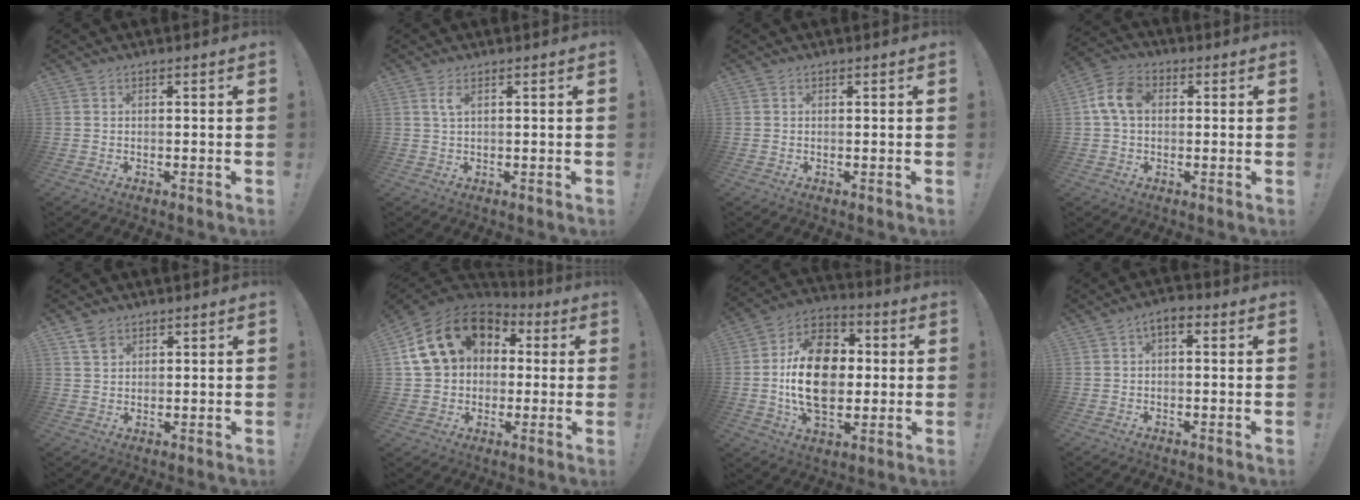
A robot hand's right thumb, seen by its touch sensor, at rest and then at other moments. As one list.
[{"total": 2.5, "force": [1.1, 0.5, 2.2], "torque": [-0.040, -0.001, 0.017]}, {"total": 0.0}, {"total": 9.3, "force": [1.3, 6.5, 6.5], "torque": [-0.127, 0.019, 0.029]}, {"total": 3.4, "force": [2.3, 2.1, 1.4], "torque": [-0.009, -0.013, 0.041]}, {"total": 18.9, "force": [5.8, 14.6, 10.5], "torque": [-0.176, -0.007, 0.120]}, {"total": 20.9, "force": [-0.3, 14.3, 15.2], "torque": [-0.252, 0.012, 0.000]}, {"total": 3.3, "force": [0.2, 1.6, 2.8], "torque": [-0.044, 0.003, 0.001]}]